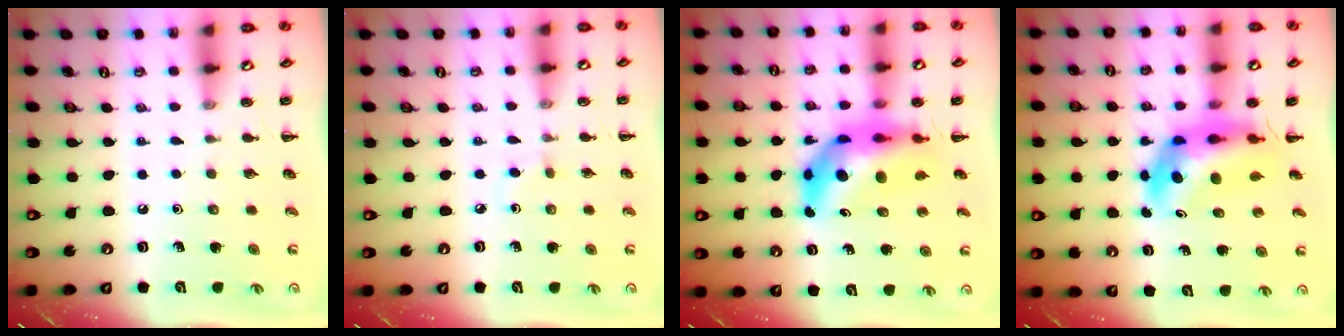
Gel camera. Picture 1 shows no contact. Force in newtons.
{"total": 2.0, "press": 1.8, "slide": 0.9}
{"total": 10.8, "press": 10.3, "slide": 3.2}
{"total": 8.7, "press": 8.2, "slide": 3.0}